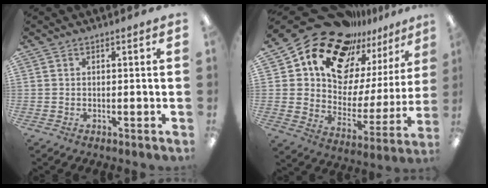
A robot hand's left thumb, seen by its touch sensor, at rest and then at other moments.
{"total": 19.0, "force": [15.7, 9.3, 5.2], "torque": [-0.111, -0.136, 0.283]}